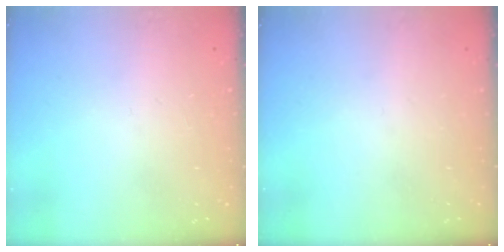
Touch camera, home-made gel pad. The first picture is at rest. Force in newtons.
{"total": 0.0}